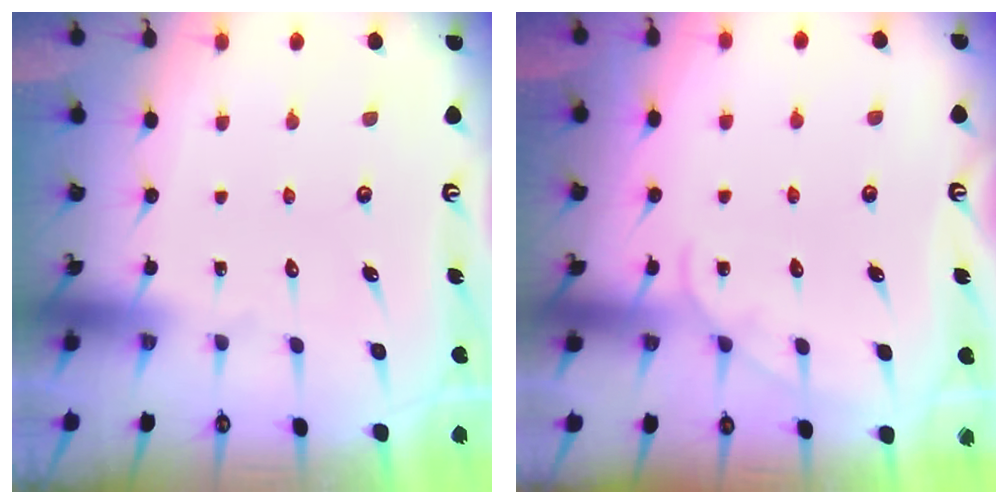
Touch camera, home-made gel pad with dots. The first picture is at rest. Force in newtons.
{"total": 4.2, "press": 4.2, "slide": 0.3}